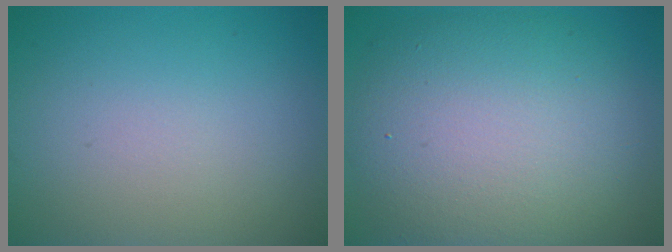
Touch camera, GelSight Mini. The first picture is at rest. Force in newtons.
{"total": 10.4, "press": 10.4, "slide": 0.6}